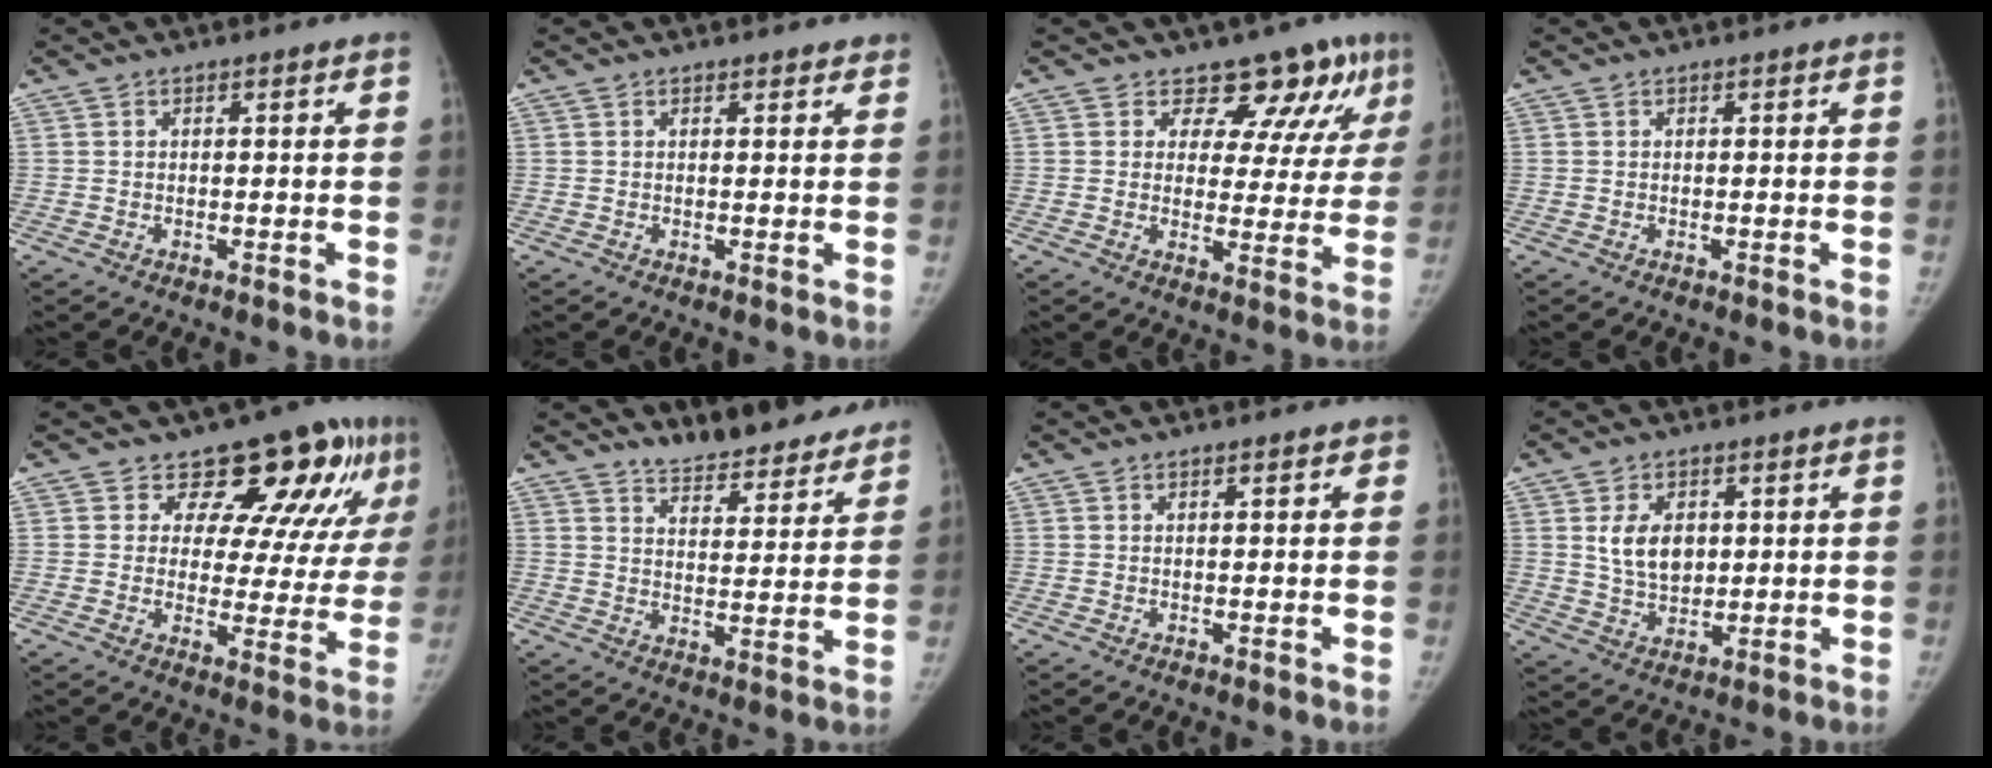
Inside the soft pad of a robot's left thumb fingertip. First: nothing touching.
{"total": 1.8, "force": [1.5, 0.8, 0.4], "torque": [0.011, -0.004, 0.015]}
{"total": 11.4, "force": [8.2, 6.4, 4.5], "torque": [-0.004, -0.041, 0.088]}
{"total": 0.0}
{"total": 15.1, "force": [9.5, 7.1, 9.2], "torque": [-0.066, -0.055, 0.112]}
{"total": 14.0, "force": [12.4, 4.5, 4.8], "torque": [-0.028, -0.068, 0.168]}
{"total": 1.6, "force": [0.8, 0.6, 1.2], "torque": [-0.012, 0.000, 0.009]}
{"total": 8.0, "force": [2.1, 5.6, 5.3], "torque": [-0.065, -0.016, 0.046]}